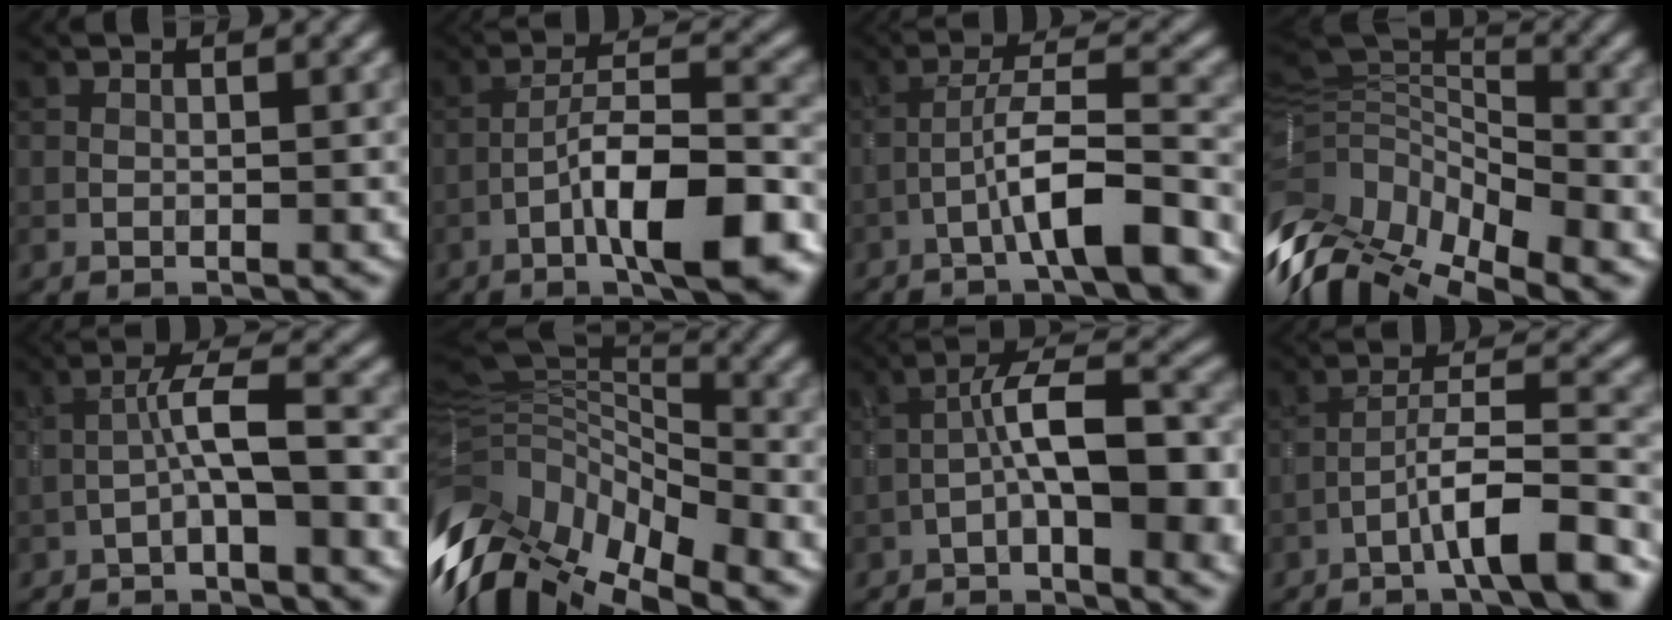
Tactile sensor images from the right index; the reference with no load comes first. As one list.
[{"total": 9.9, "force": [-4.8, 2.5, 8.3], "torque": [-0.130, 0.019, -0.079]}, {"total": 6.3, "force": [-3.5, 0.7, 5.2], "torque": [-0.089, 0.020, -0.060]}, {"total": 12.8, "force": [-4.9, 6.7, 9.7], "torque": [-0.198, 0.014, -0.046]}, {"total": 3.7, "force": [-1.6, 0.4, 3.3], "torque": [-0.060, 0.019, -0.035]}, {"total": 15.5, "force": [-7.5, 6.9, 11.6], "torque": [-0.223, 0.019, -0.109]}, {"total": 9.1, "force": [-2.4, 3.0, 8.3], "torque": [-0.132, 0.020, -0.044]}, {"total": 6.6, "force": [-4.1, 0.7, 5.1], "torque": [-0.077, 0.020, -0.069]}]